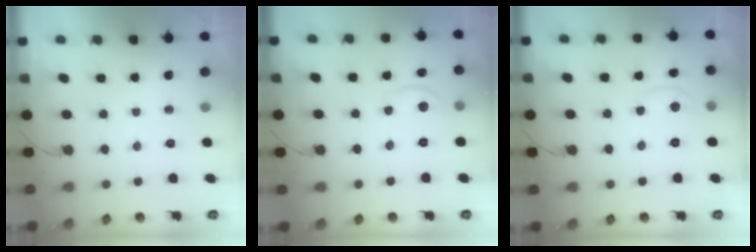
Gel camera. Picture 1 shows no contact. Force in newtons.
{"total": 4.5, "press": 4.4, "slide": 0.5}
{"total": 0.6, "press": 0.2, "slide": 0.6}